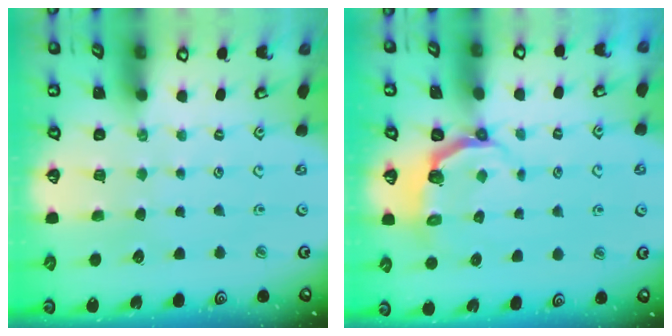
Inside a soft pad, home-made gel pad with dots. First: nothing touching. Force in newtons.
{"total": 4.1, "press": 2.7, "slide": 3.0}